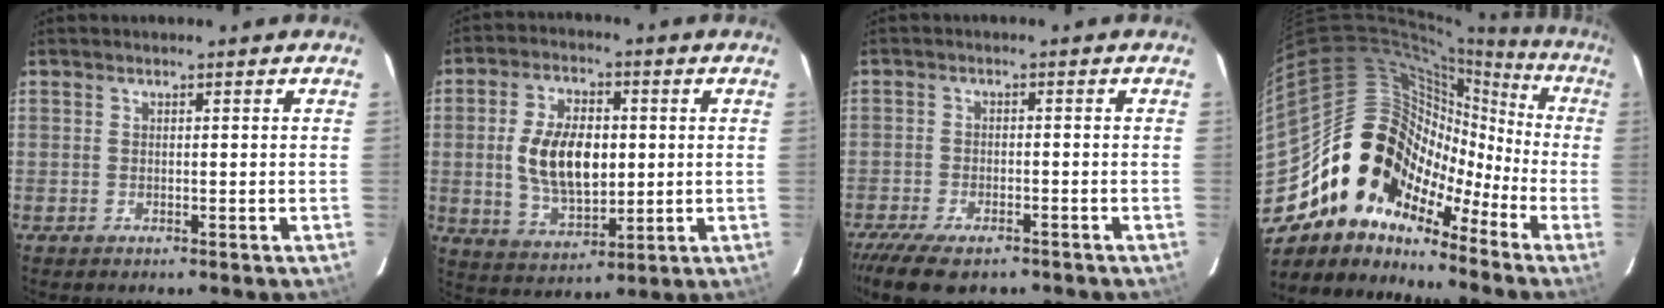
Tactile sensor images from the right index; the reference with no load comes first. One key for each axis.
{"total": 12.5, "fx": 0.5, "fy": 6.9, "fz": 10.4, "tx": -0.201, "ty": 0.005, "tz": 0.017}
{"total": 10.2, "fx": -7.9, "fy": 3.8, "fz": 5.3, "tx": -0.133, "ty": -0.031, "tz": -0.136}
{"total": 17.1, "fx": -8.1, "fy": 13.6, "fz": 6.6, "tx": -0.116, "ty": 0.048, "tz": -0.160}